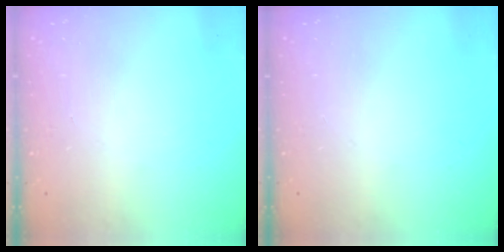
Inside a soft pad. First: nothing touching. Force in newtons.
{"total": 0.0}